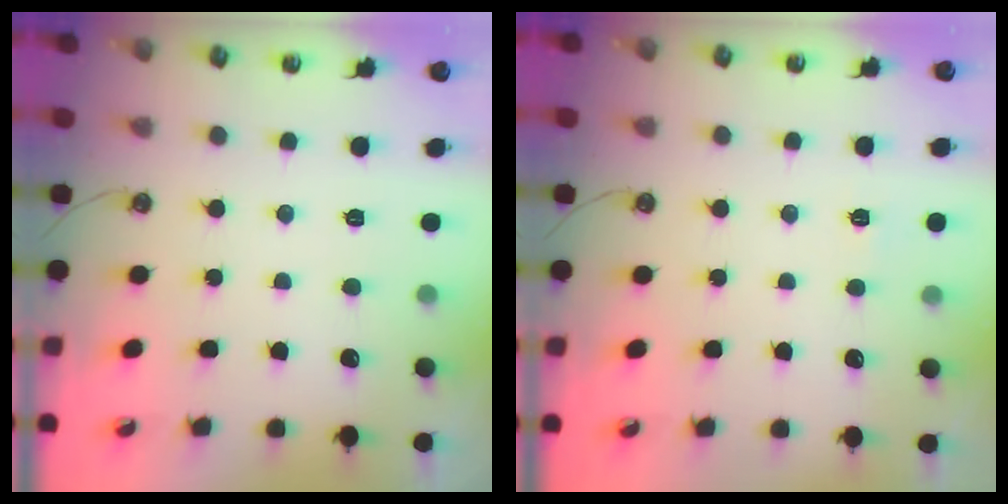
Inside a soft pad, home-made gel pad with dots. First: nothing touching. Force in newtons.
{"total": 2.7, "press": 2.7, "slide": 0.3}